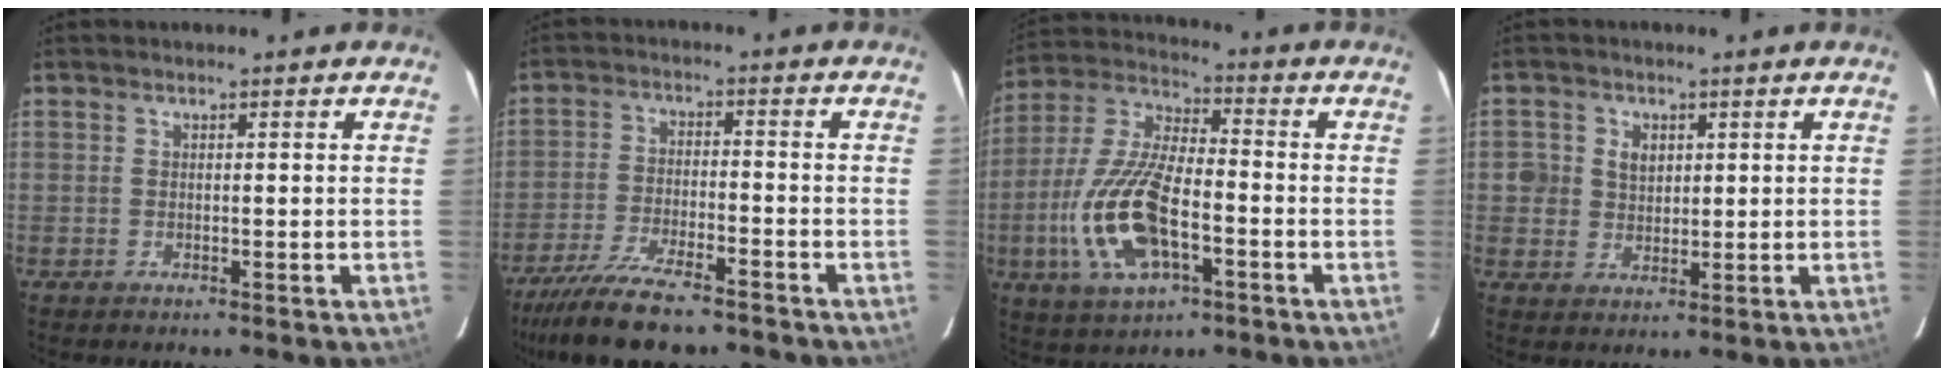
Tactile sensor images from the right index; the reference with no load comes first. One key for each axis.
{"total": 14.6, "fx": -12.0, "fy": 3.4, "fz": 7.8, "tx": -0.172, "ty": -0.029, "tz": -0.203}
{"total": 17.3, "fx": -5.1, "fy": 7.2, "fz": 14.8, "tx": -0.325, "ty": -0.007, "tz": -0.095}
{"total": 4.7, "fx": 0.9, "fy": 4.4, "fz": 1.4, "tx": -0.024, "ty": 0.015, "tz": 0.018}